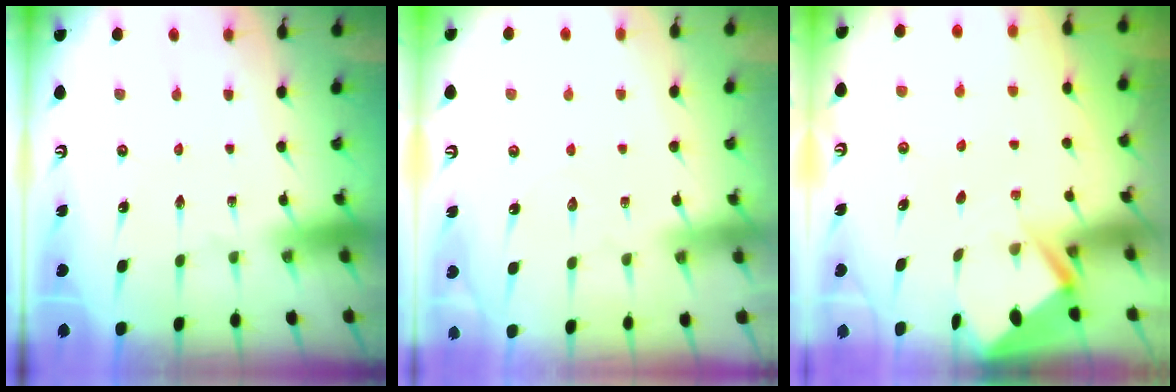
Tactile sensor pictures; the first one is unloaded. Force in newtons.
{"total": 2.4, "press": 2.4, "slide": 0.3}
{"total": 2.9, "press": 2.8, "slide": 0.4}